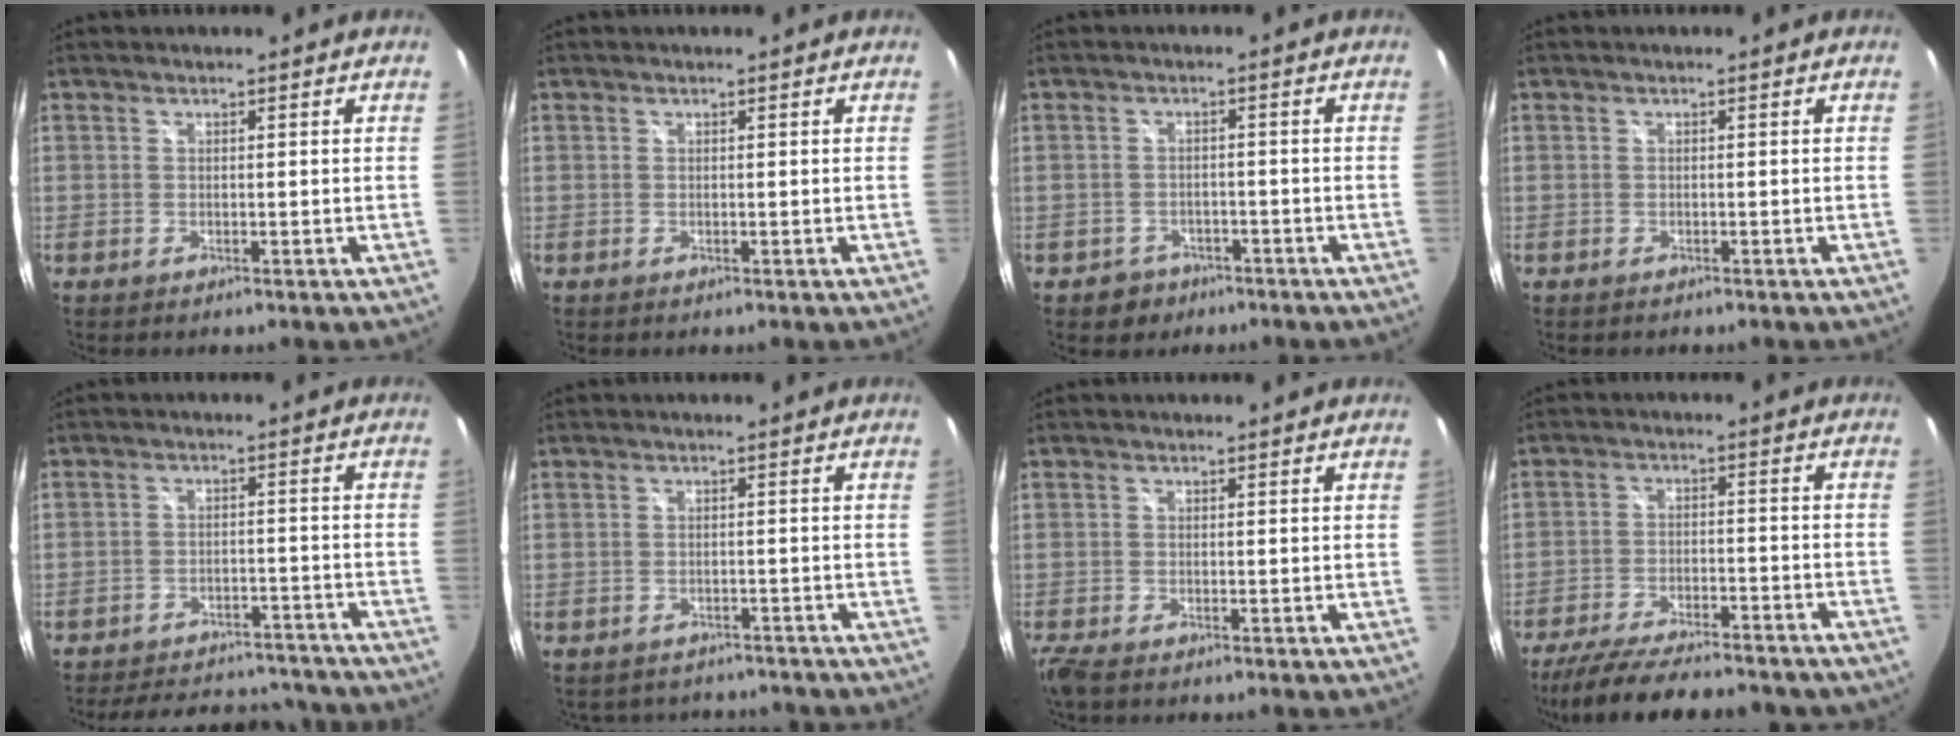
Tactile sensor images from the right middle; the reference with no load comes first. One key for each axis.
{"total": 0.0}
{"total": 4.0, "fx": -2.5, "fy": 3.1, "fz": 0.4, "tx": -0.022, "ty": 0.008, "tz": -0.032}
{"total": 0.8, "fx": -0.7, "fy": 0.3, "fz": 0.2, "tx": -0.008, "ty": 0.001, "tz": -0.009}
{"total": 18.3, "fx": -16.1, "fy": 6.4, "fz": 6.0, "tx": -0.126, "ty": 0.038, "tz": -0.192}
{"total": 6.0, "fx": -5.3, "fy": 2.6, "fz": 1.2, "tx": -0.023, "ty": -0.003, "tz": -0.065}
{"total": 3.1, "fx": -2.3, "fy": 0.8, "fz": 1.9, "tx": -0.043, "ty": -0.016, "tz": -0.045}
{"total": 22.2, "fx": -18.7, "fy": 5.7, "fz": 10.6, "tx": -0.203, "ty": -0.033, "tz": -0.262}